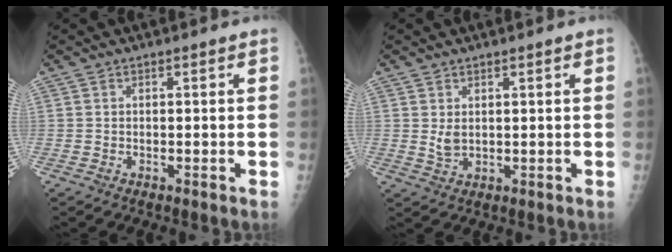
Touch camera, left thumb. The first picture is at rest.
{"total": 2.7, "force": [1.1, 1.6, 1.9], "torque": [-0.029, -0.013, 0.027]}